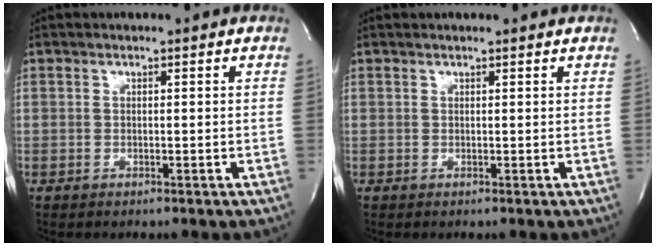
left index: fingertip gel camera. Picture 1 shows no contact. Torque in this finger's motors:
{"motor_torque": [0.28, -0.21, -0.04, -0.01]}